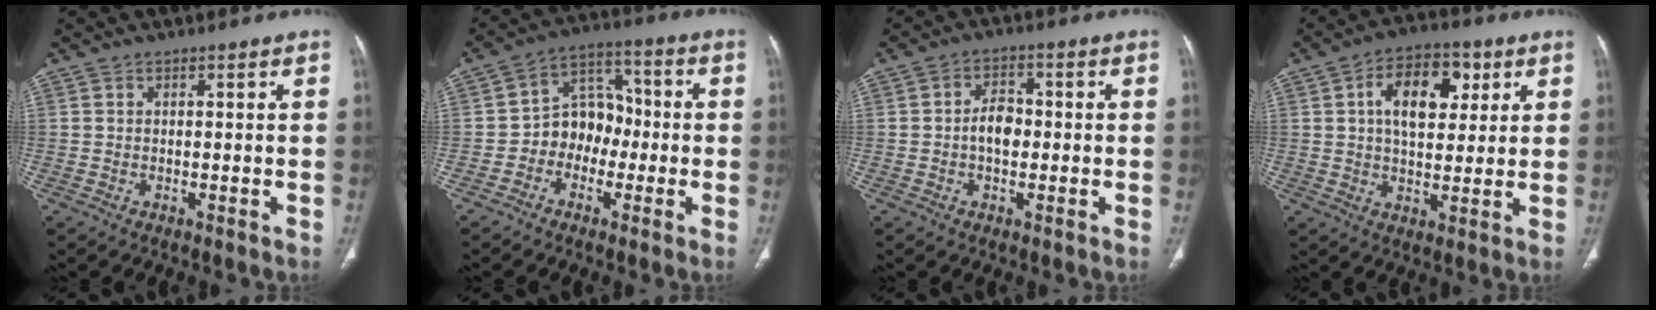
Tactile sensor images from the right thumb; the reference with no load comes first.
{"total": 9.3, "force": [-2.1, 7.4, 5.1], "torque": [-0.039, 0.042, -0.049]}
{"total": 4.7, "force": [-0.6, 3.1, 3.5], "torque": [-0.048, 0.014, -0.016]}
{"total": 12.1, "force": [3.7, 7.2, 9.0], "torque": [-0.115, 0.002, 0.055]}